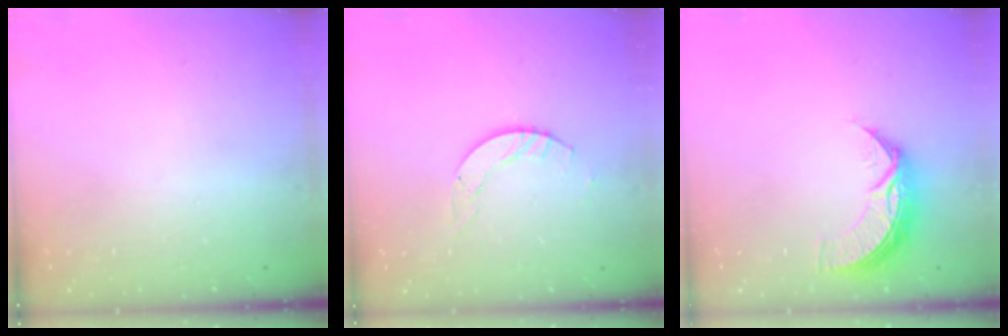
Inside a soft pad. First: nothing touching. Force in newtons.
{"total": 4.5, "press": 4.5, "slide": 0.5}
{"total": 8.7, "press": 8.7, "slide": 0.3}